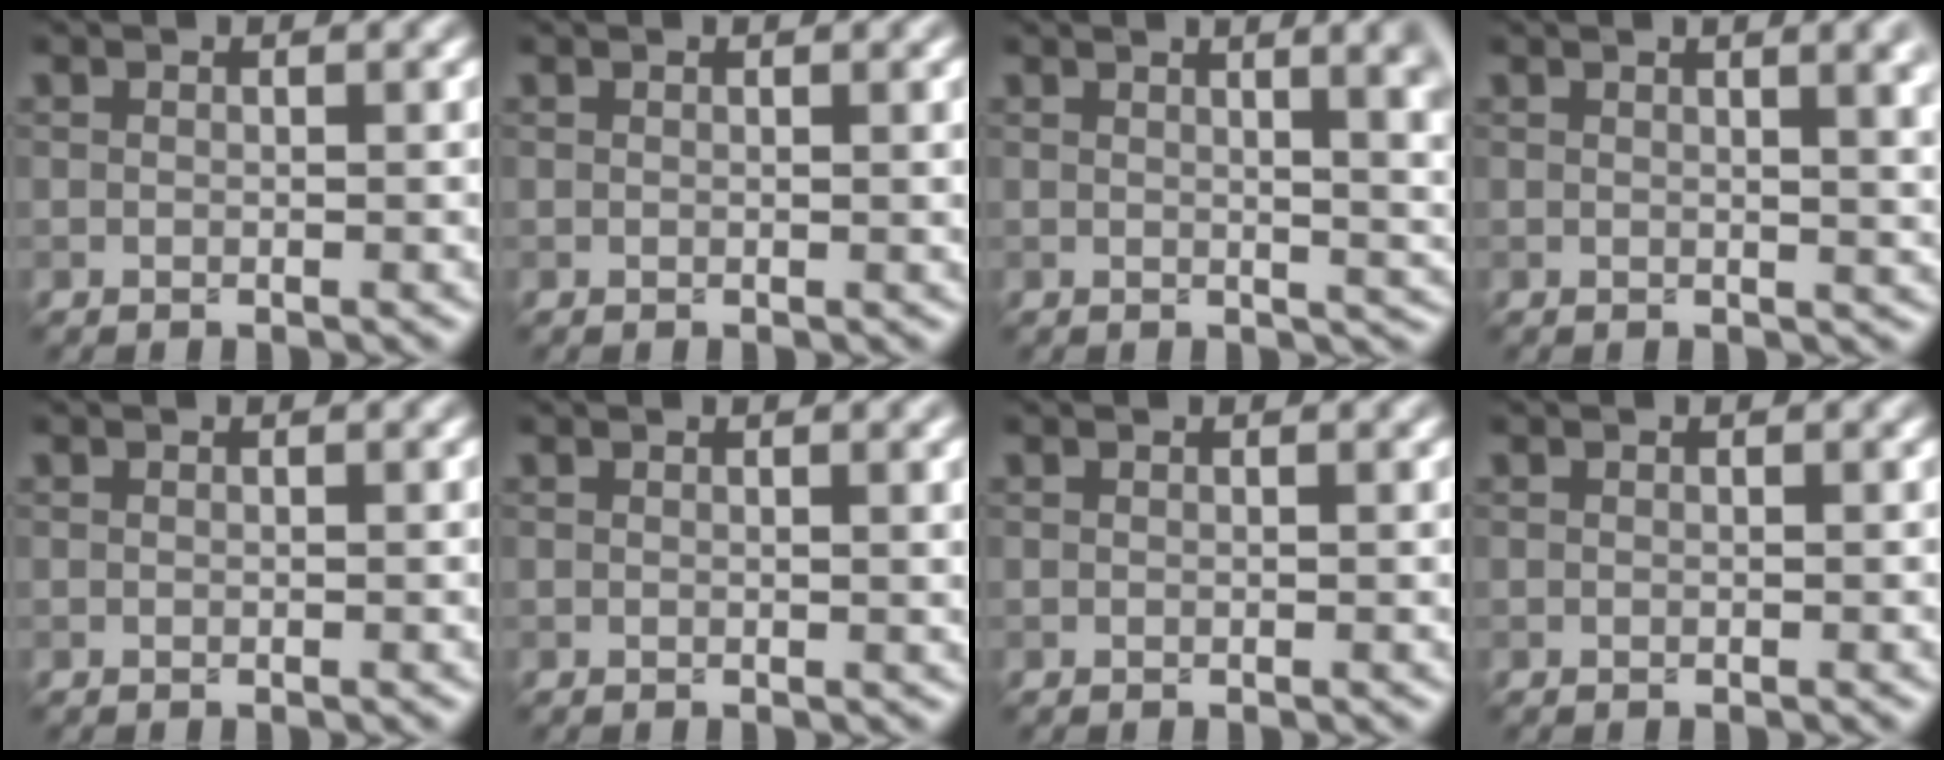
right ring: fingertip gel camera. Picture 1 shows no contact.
{"total": 1.1, "force": [0.5, 0.3, 1.0], "torque": [-0.007, 0.005, 0.006]}
{"total": 10.9, "force": [3.1, 4.9, 9.2], "torque": [-0.048, 0.049, 0.014]}
{"total": 7.6, "force": [2.8, 3.1, 6.4], "torque": [-0.030, 0.027, 0.021]}
{"total": 0.0}
{"total": 2.2, "force": [0.8, 0.7, 2.0], "torque": [-0.013, 0.007, 0.008]}
{"total": 0.0}
{"total": 0.0}